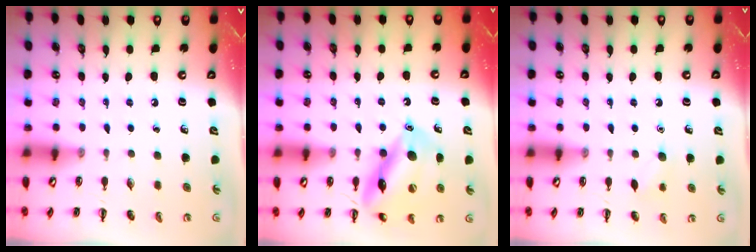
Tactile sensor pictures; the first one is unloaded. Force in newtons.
{"total": 14.5, "press": 14.4, "slide": 1.3}
{"total": 6.1, "press": 6.0, "slide": 1.4}